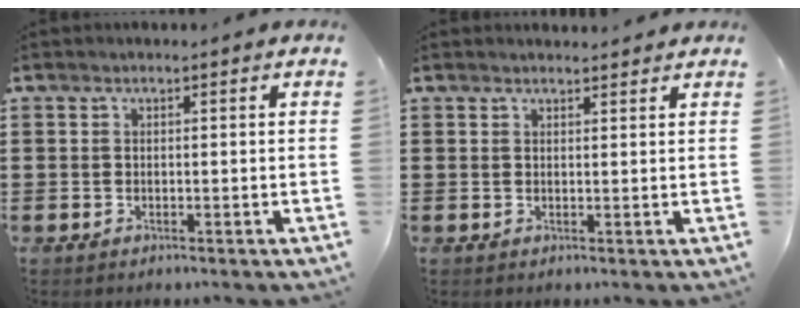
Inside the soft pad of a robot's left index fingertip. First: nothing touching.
{"total": 1.3, "force": [1.2, 0.2, 0.0], "torque": [-0.004, 0.001, 0.024]}